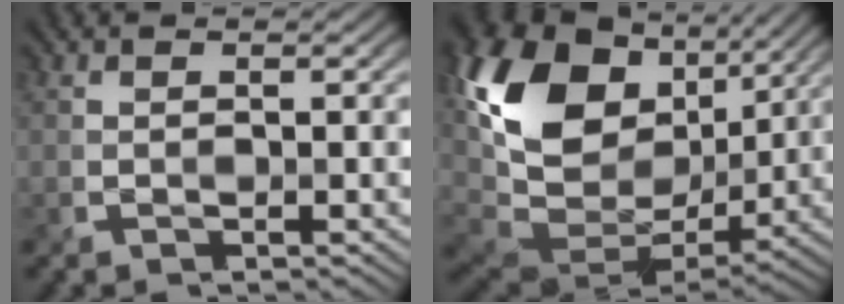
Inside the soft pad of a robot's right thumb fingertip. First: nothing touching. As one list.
[{"total": 18.2, "force": [5.2, 12.1, 12.5], "torque": [-0.289, 0.002, 0.098]}]